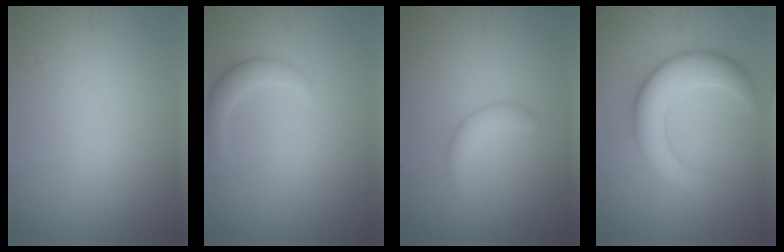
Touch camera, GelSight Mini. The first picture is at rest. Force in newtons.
{"total": 1.5, "press": 1.5, "slide": 0.2}
{"total": 1.8, "press": 1.8, "slide": 0.1}
{"total": 5.7, "press": 5.7, "slide": 0.1}